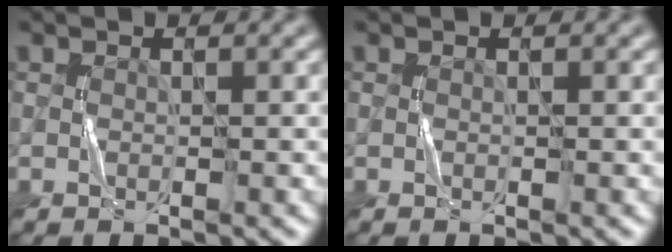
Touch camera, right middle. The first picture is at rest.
{"total": 0.0}